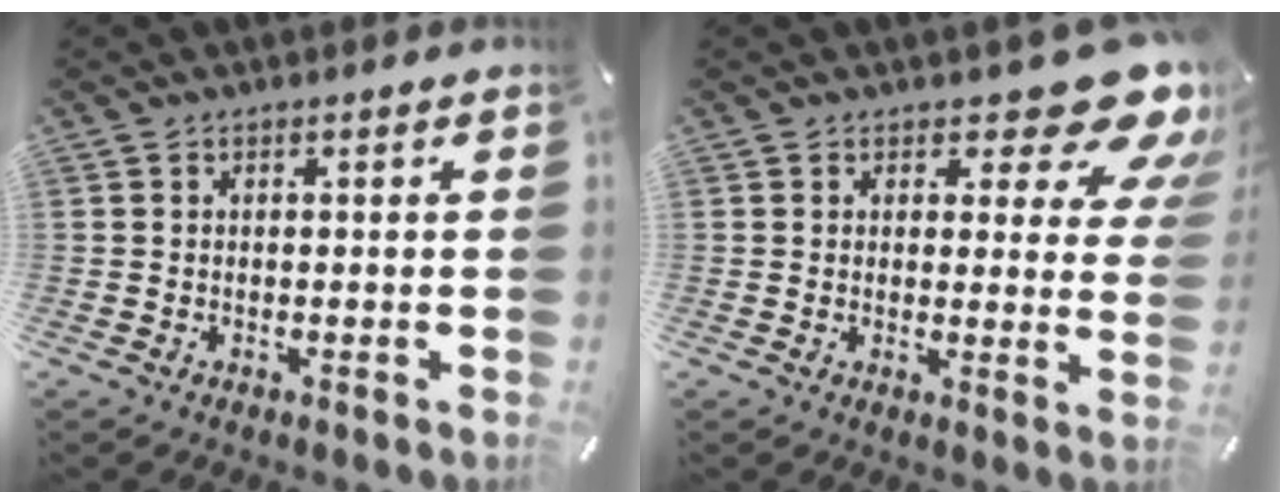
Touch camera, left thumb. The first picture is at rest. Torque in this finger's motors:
{"motor_torque": [0.76, 0.02, 0.51, -0.03, 0.04]}